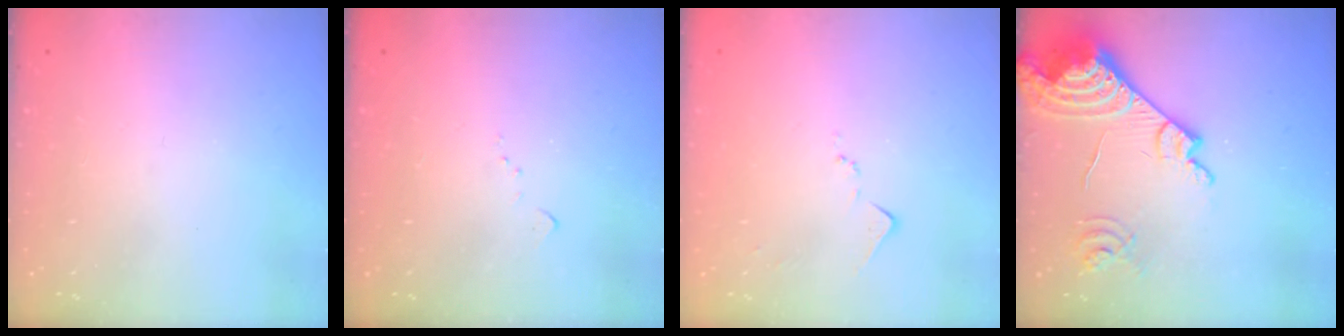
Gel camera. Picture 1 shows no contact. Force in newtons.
{"total": 6.1, "press": 6.0, "slide": 0.8}
{"total": 6.6, "press": 6.6, "slide": 0.7}
{"total": 17.7, "press": 17.7, "slide": 1.8}